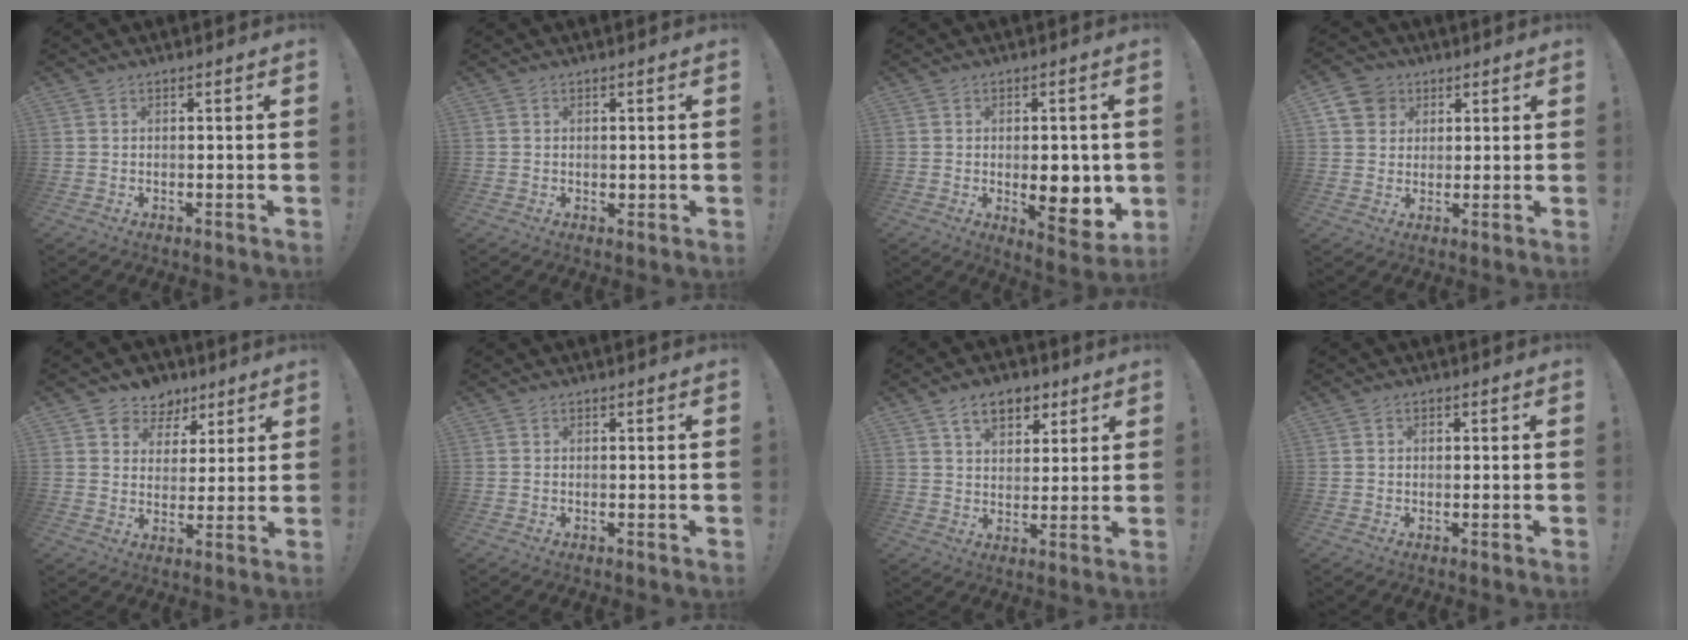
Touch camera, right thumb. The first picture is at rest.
{"total": 0.7, "force": [0.3, 0.6, 0.3], "torque": [0.003, -0.001, 0.005]}
{"total": 10.1, "force": [-1.0, 5.3, 8.6], "torque": [-0.106, -0.005, -0.009]}
{"total": 7.5, "force": [3.3, 6.3, 2.3], "torque": [-0.035, -0.012, 0.067]}
{"total": 7.5, "force": [4.3, 6.1, 1.0], "torque": [-0.012, -0.032, 0.086]}
{"total": 0.0}
{"total": 9.7, "force": [5.2, 6.1, 5.4], "torque": [-0.077, -0.014, 0.098]}
{"total": 1.0, "force": [-0.3, 0.8, 0.4], "torque": [-0.012, 0.007, -0.004]}